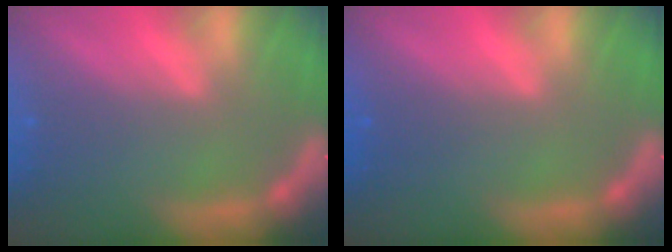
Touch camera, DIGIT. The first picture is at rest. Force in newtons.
{"total": 0.9}